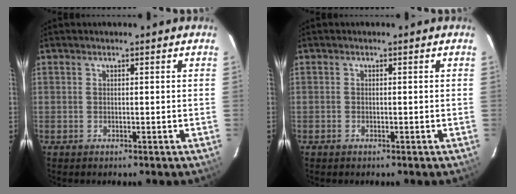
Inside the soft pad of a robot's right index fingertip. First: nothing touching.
{"total": 0.6, "force": [-0.5, 0.3, 0.0], "torque": [-0.003, 0.002, -0.011]}